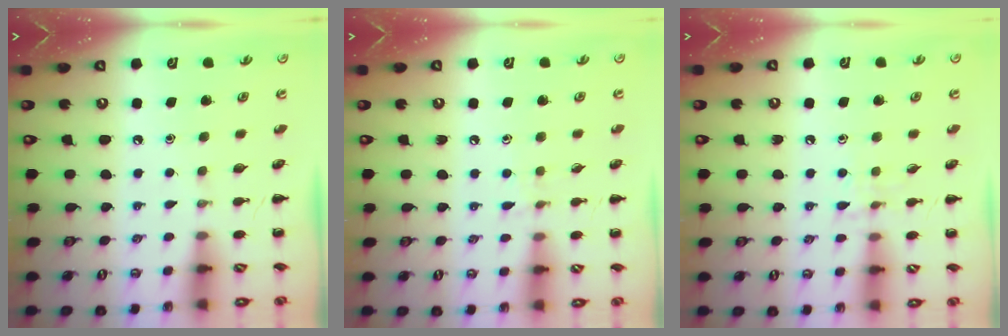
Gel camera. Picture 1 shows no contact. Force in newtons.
{"total": 5.8, "press": 5.5, "slide": 1.9}
{"total": 5.3, "press": 5.2, "slide": 1.1}